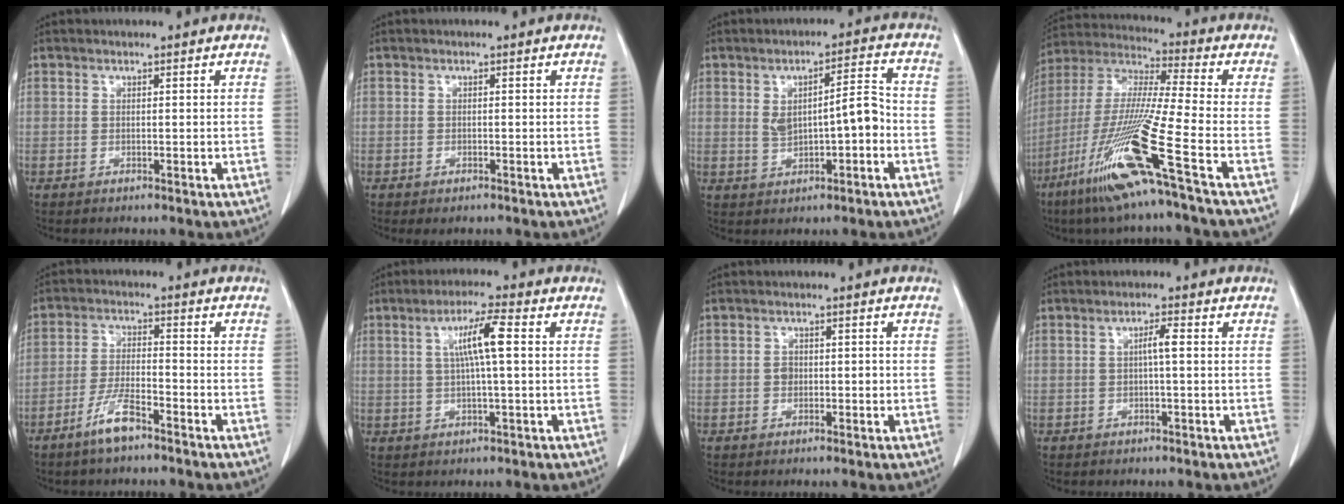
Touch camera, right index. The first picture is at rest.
{"total": 1.1, "force": [-0.8, 0.5, 0.7], "torque": [-0.008, -0.002, -0.003]}
{"total": 7.0, "force": [-0.5, 2.1, 6.6], "torque": [-0.110, 0.024, 0.000]}
{"total": 18.0, "force": [-8.8, -1.6, 15.6], "torque": [-0.338, -0.043, -0.174]}
{"total": 5.6, "force": [-3.9, 0.9, 3.9], "torque": [-0.081, -0.003, -0.075]}
{"total": 6.4, "force": [1.3, 0.1, 6.2], "torque": [-0.113, 0.008, 0.022]}
{"total": 2.0, "force": [-0.2, 1.5, 1.4], "torque": [-0.020, 0.005, -0.003]}
{"total": 2.2, "force": [0.1, 0.1, 2.2], "torque": [-0.038, 0.004, 0.001]}